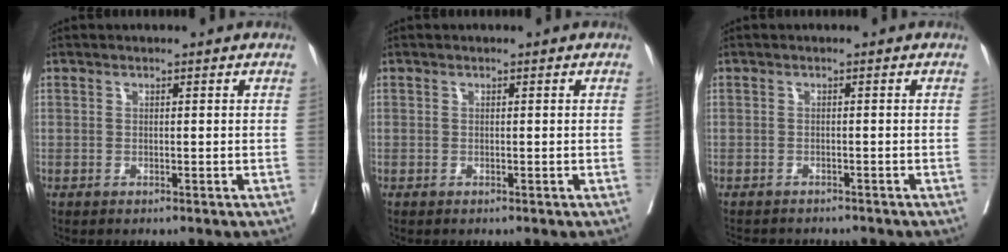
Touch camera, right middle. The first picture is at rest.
{"total": 0.0}
{"total": 7.3, "force": [-6.6, 2.0, 2.3], "torque": [-0.033, -0.004, -0.086]}